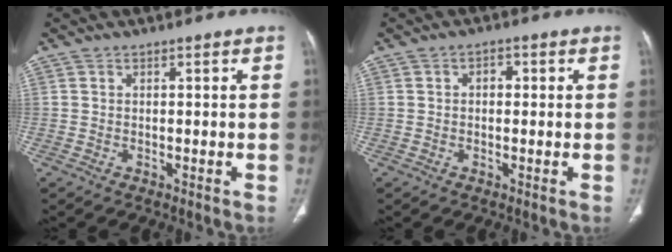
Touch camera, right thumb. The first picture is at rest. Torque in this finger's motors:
{"motor_torque": [-0.39, 0.55, -0.16, 0.03, 0.05]}